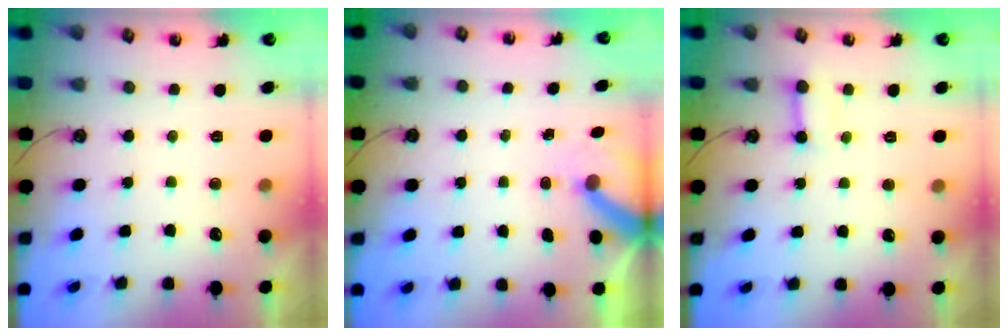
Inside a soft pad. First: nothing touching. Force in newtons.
{"total": 5.3, "press": 5.3, "slide": 0.8}
{"total": 5.4, "press": 5.4, "slide": 0.7}